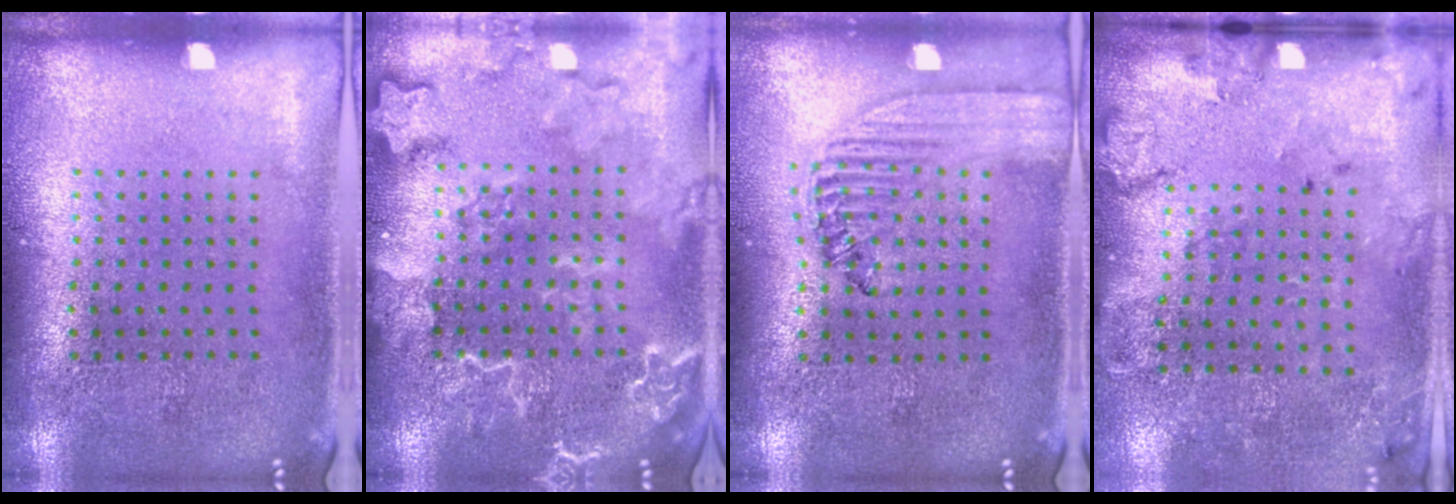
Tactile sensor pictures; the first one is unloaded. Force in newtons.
{"total": 4.2, "press": 4.2, "slide": 0.6}
{"total": 1.6, "press": 1.4, "slide": 0.7}
{"total": 2.0, "press": 1.5, "slide": 1.2}